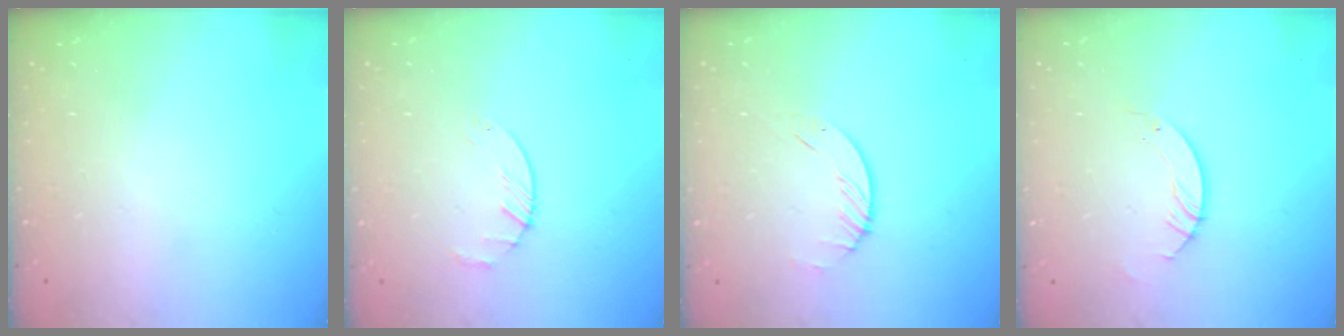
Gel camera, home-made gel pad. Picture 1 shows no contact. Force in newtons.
{"total": 2.2, "press": 2.2, "slide": 0.3}
{"total": 1.9, "press": 1.9, "slide": 0.2}
{"total": 3.5, "press": 3.5, "slide": 0.2}